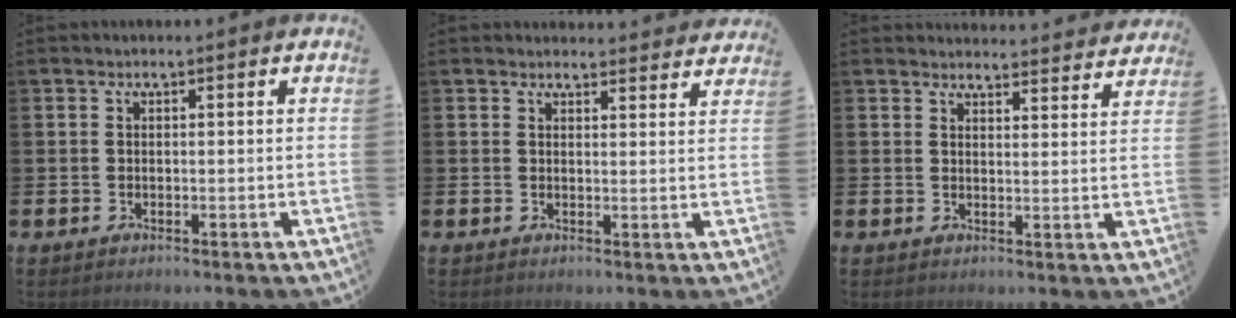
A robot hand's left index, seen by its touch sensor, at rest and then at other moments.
{"total": 2.6, "force": [2.6, 0.4, -0.2], "torque": [0.011, -0.019, 0.045]}
{"total": 3.7, "force": [3.7, 0.1, -0.1], "torque": [0.008, -0.030, 0.063]}